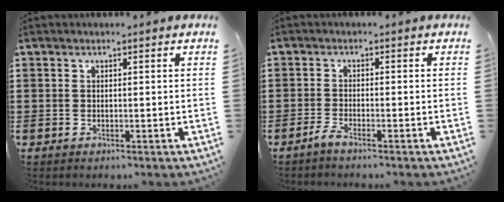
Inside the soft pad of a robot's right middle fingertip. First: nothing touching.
{"total": 1.7, "force": [-1.2, 0.0, 1.1], "torque": [-0.026, -0.005, -0.025]}